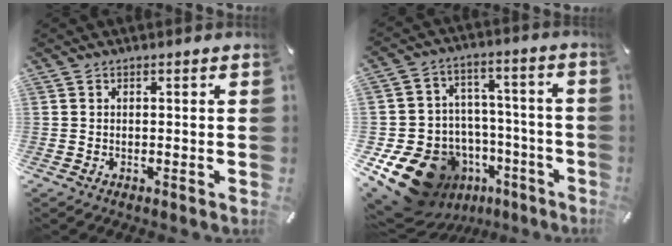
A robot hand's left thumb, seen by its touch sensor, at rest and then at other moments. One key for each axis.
{"total": 18.9, "fx": -10.3, "fy": 13.7, "fz": 8.0, "tx": -0.128, "ty": 0.058, "tz": -0.140}